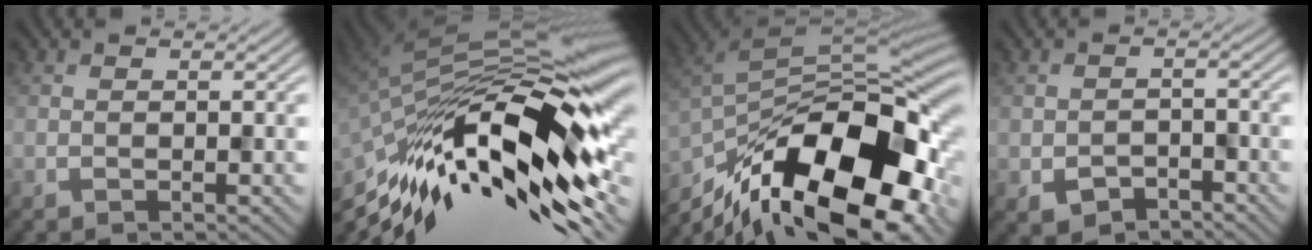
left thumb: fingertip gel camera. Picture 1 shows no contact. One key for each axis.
{"total": 17.6, "fx": -6.6, "fy": 6.4, "fz": 15.0, "tx": -0.296, "ty": -0.009, "tz": -0.132}
{"total": 18.5, "fx": -9.7, "fy": 8.1, "fz": 13.5, "tx": -0.248, "ty": -0.010, "tz": -0.160}
{"total": 3.2, "fx": -2.0, "fy": 2.0, "fz": 1.5, "tx": -0.032, "ty": -0.008, "tz": -0.034}